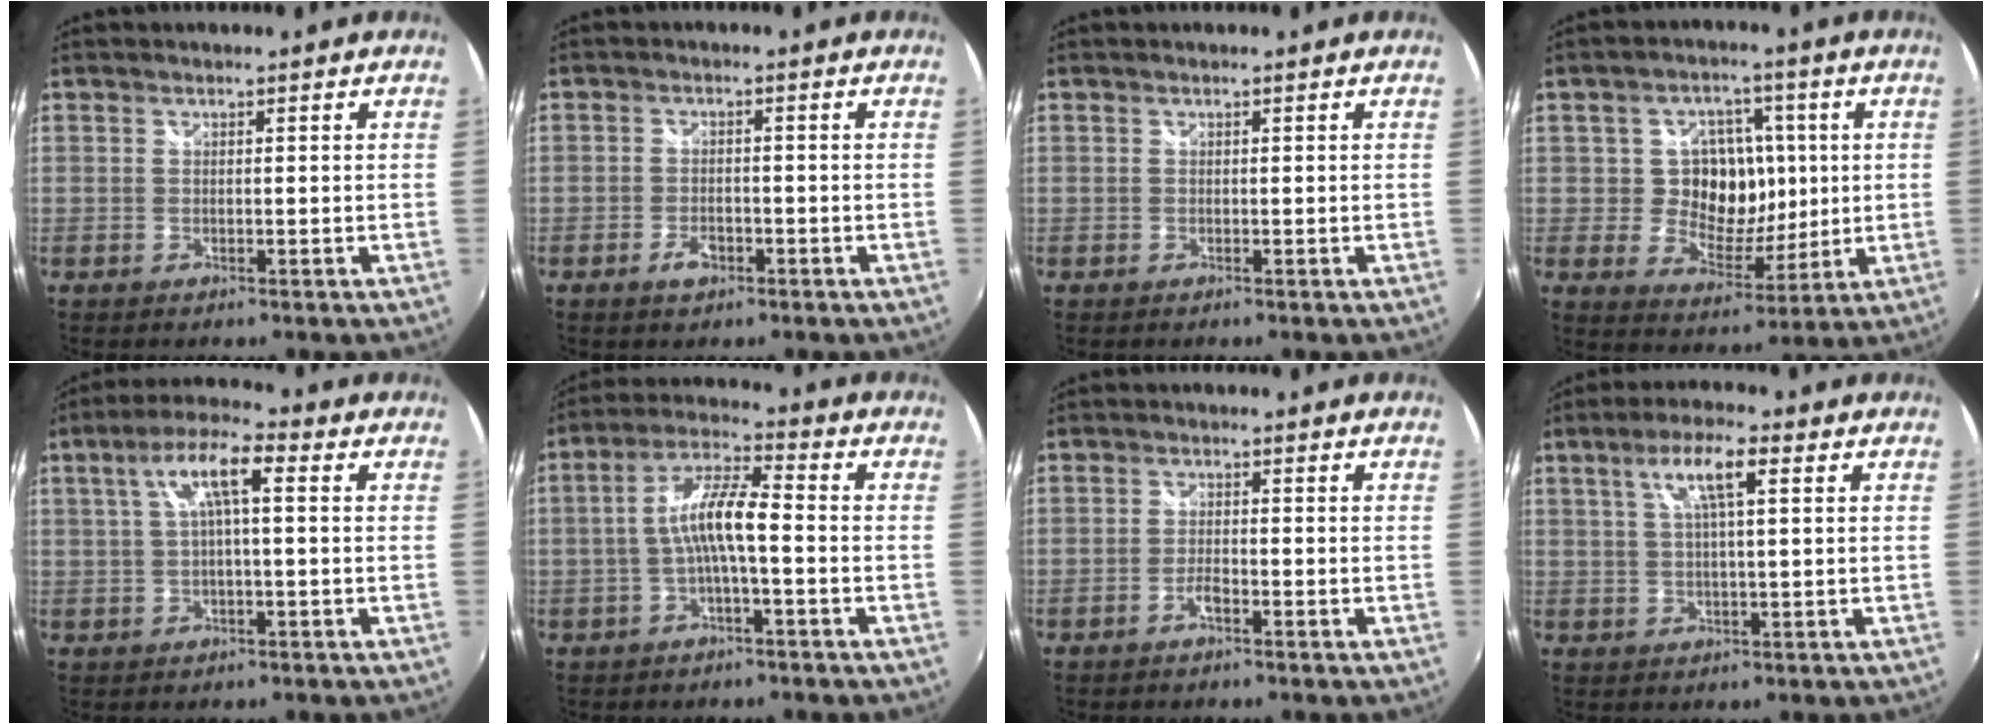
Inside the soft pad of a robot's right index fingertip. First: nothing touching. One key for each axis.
{"total": 3.2, "fx": -1.9, "fy": 1.8, "fz": 1.8, "tx": -0.039, "ty": -0.002, "tz": -0.035}
{"total": 0.0}
{"total": 10.6, "fx": 0.8, "fy": 8.9, "fz": 5.7, "tx": -0.107, "ty": 0.001, "tz": 0.019}
{"total": 7.9, "fx": 1.6, "fy": 1.7, "fz": 7.5, "tx": -0.139, "ty": 0.018, "tz": 0.031}
{"total": 8.2, "fx": -1.8, "fy": 1.4, "fz": 7.9, "tx": -0.169, "ty": 0.016, "tz": -0.033}
{"total": 1.9, "fx": -1.4, "fy": 0.5, "fz": 1.2, "tx": -0.034, "ty": 0.002, "tz": -0.030}
{"total": 7.1, "fx": 2.6, "fy": 1.3, "fz": 6.5, "tx": -0.122, "ty": 0.010, "tz": 0.048}